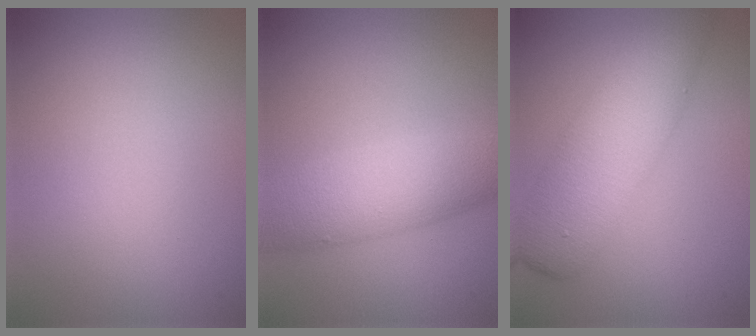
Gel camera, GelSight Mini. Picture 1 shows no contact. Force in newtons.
{"total": 6.1, "press": 6.1, "slide": 0.1}
{"total": 6.9, "press": 6.9, "slide": 0.3}